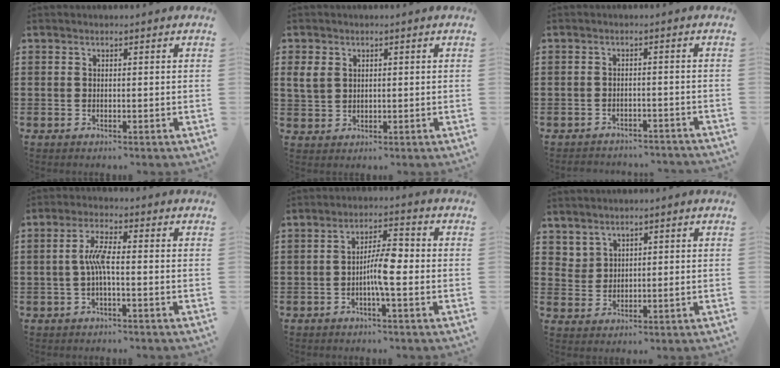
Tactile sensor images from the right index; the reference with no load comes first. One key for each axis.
{"total": 2.8, "fx": 1.1, "fy": 1.9, "fz": 1.8, "tx": -0.047, "ty": 0.006, "tz": 0.017}
{"total": 2.2, "fx": -2.2, "fy": 0.2, "fz": 0.1, "tx": -0.008, "ty": 0.000, "tz": -0.046}
{"total": 4.7, "fx": -0.6, "fy": 0.9, "fz": 4.5, "tx": -0.098, "ty": -0.001, "tz": -0.019}
{"total": 5.9, "fx": -1.1, "fy": 1.2, "fz": 5.7, "tx": -0.108, "ty": 0.003, "tz": -0.024}
{"total": 2.4, "fx": 2.0, "fy": 1.3, "fz": 0.5, "tx": -0.016, "ty": 0.000, "tz": 0.039}